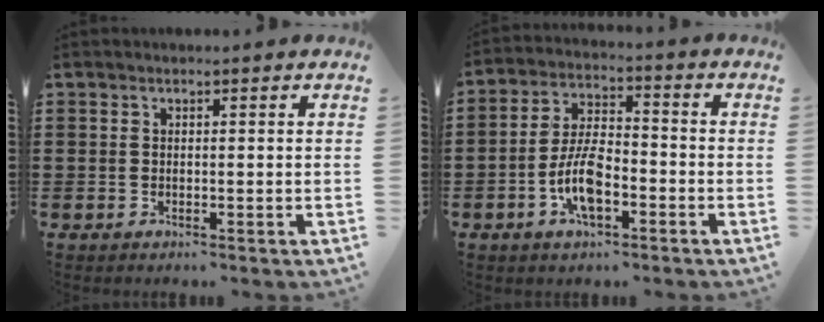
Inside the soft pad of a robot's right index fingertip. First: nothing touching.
{"total": 8.1, "force": [-2.9, 3.6, 6.7], "torque": [-0.151, 0.001, -0.060]}